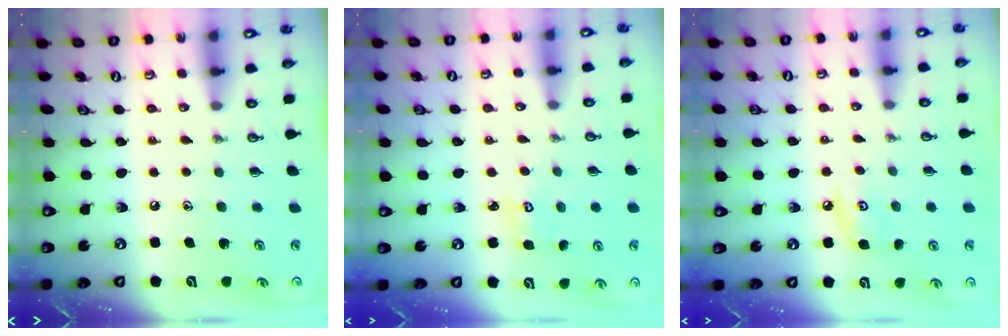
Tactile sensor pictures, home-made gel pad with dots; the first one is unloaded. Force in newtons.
{"total": 3.7, "press": 3.7, "slide": 0.3}
{"total": 7.6, "press": 7.5, "slide": 0.9}